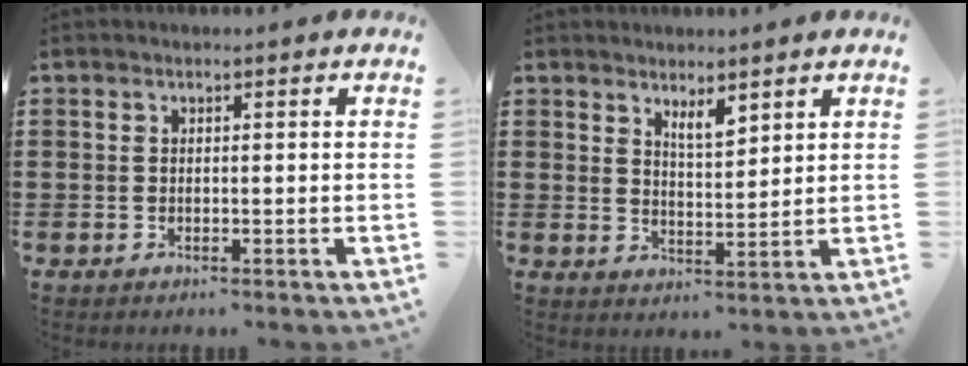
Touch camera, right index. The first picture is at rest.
{"total": 3.4, "force": [2.9, 0.9, 1.5], "torque": [-0.027, -0.006, 0.050]}